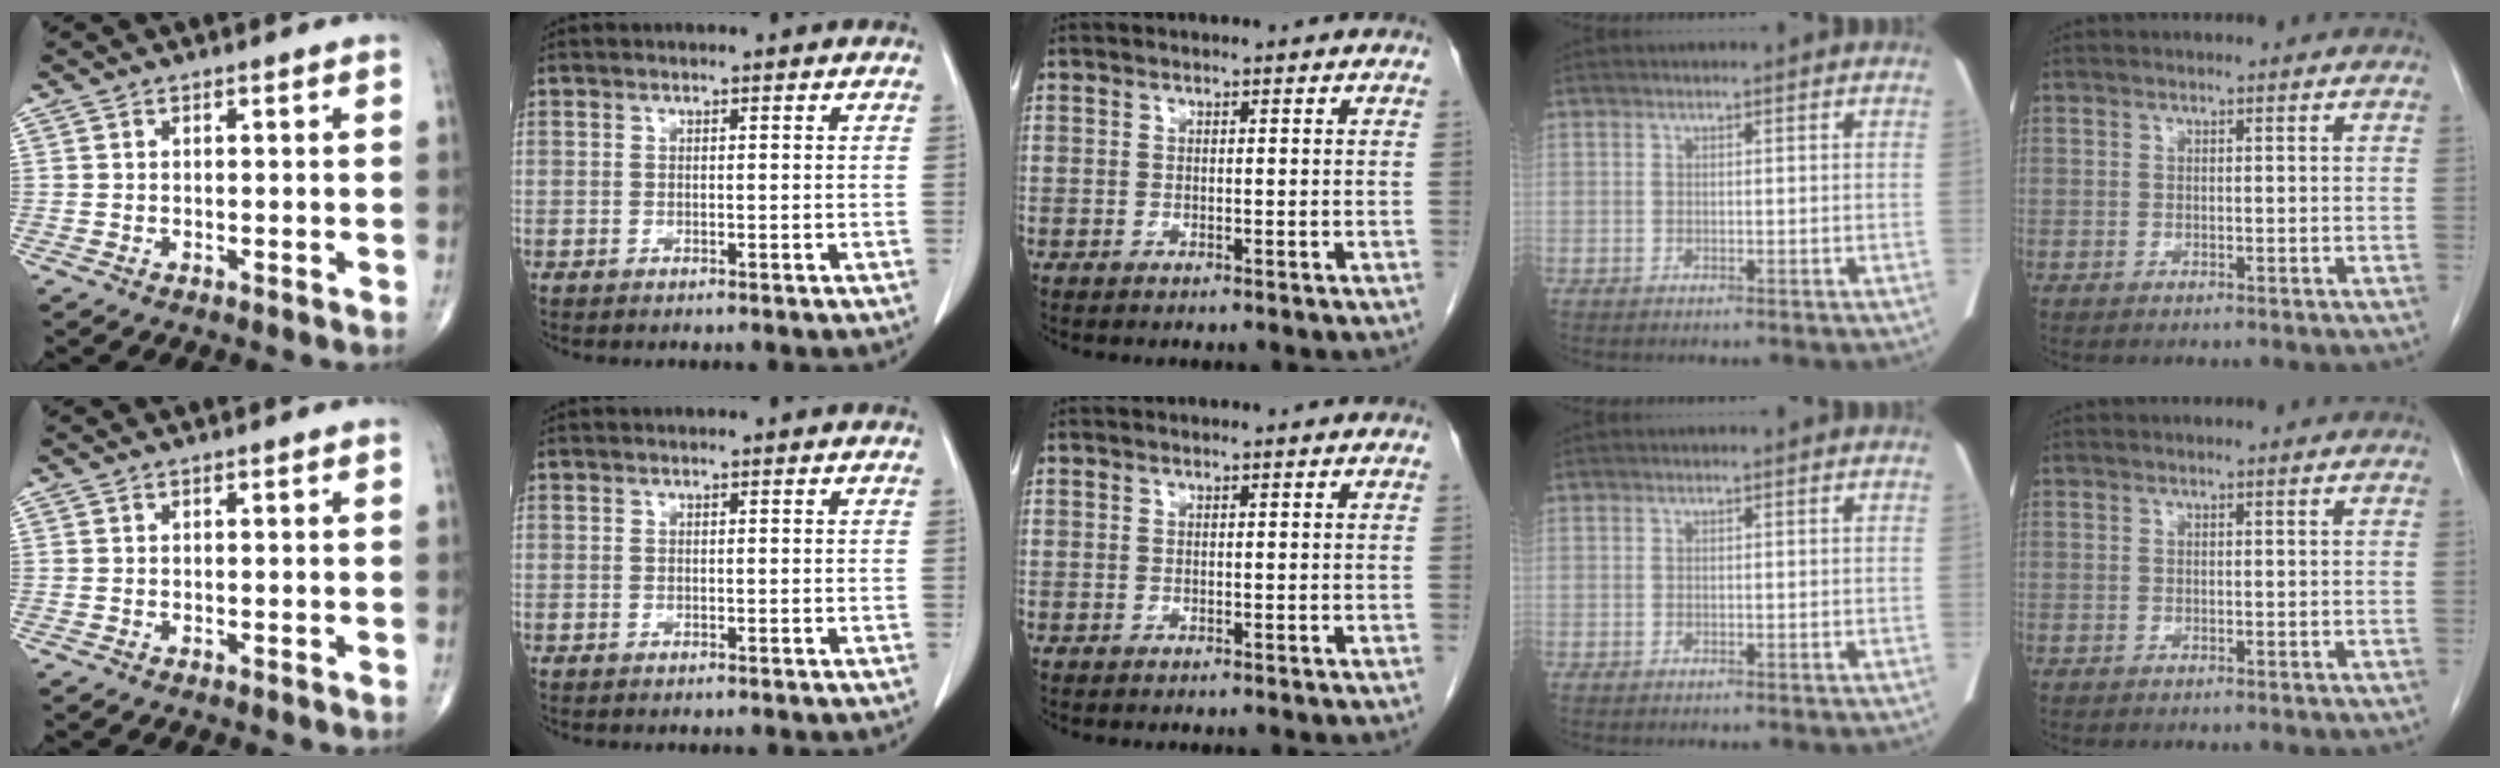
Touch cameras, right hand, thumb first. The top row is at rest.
{}